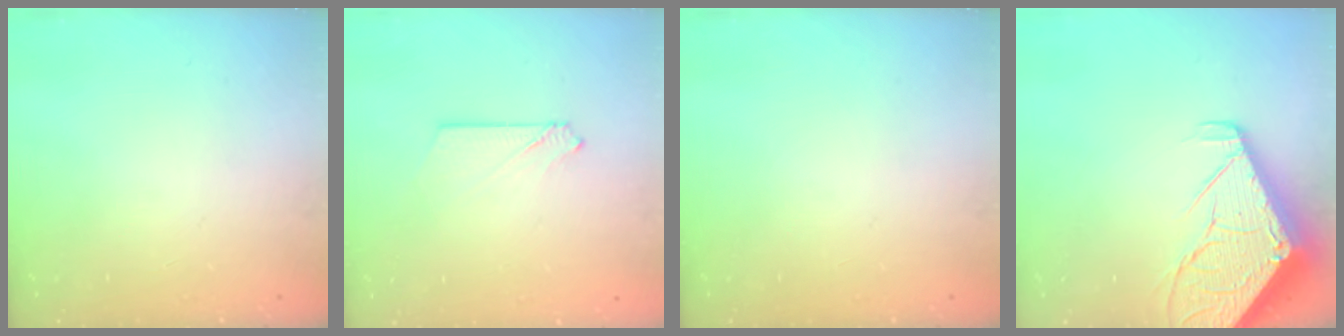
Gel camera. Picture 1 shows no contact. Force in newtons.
{"total": 2.9, "press": 2.9, "slide": 0.4}
{"total": 0.0}
{"total": 10.9, "press": 10.8, "slide": 1.2}